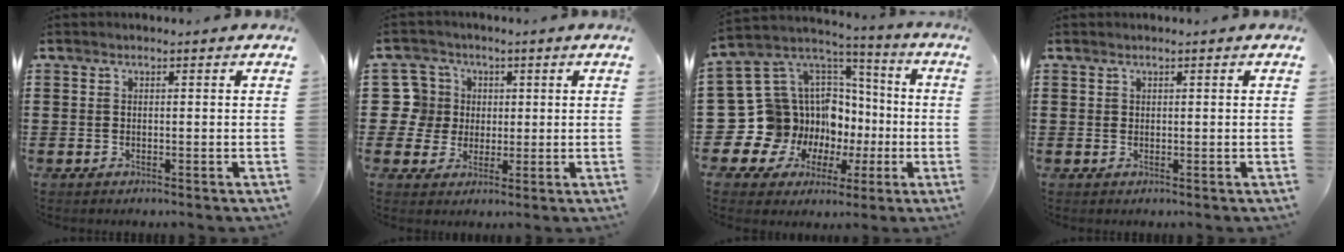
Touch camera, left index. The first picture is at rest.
{"total": 7.8, "force": [1.4, 7.5, 1.7], "torque": [-0.080, 0.011, 0.024]}
{"total": 15.0, "force": [-3.8, 14.0, 4.1], "torque": [-0.133, -0.039, -0.027]}
{"total": 0.6, "force": [0.4, 0.4, 0.1], "torque": [-0.004, 0.002, 0.009]}